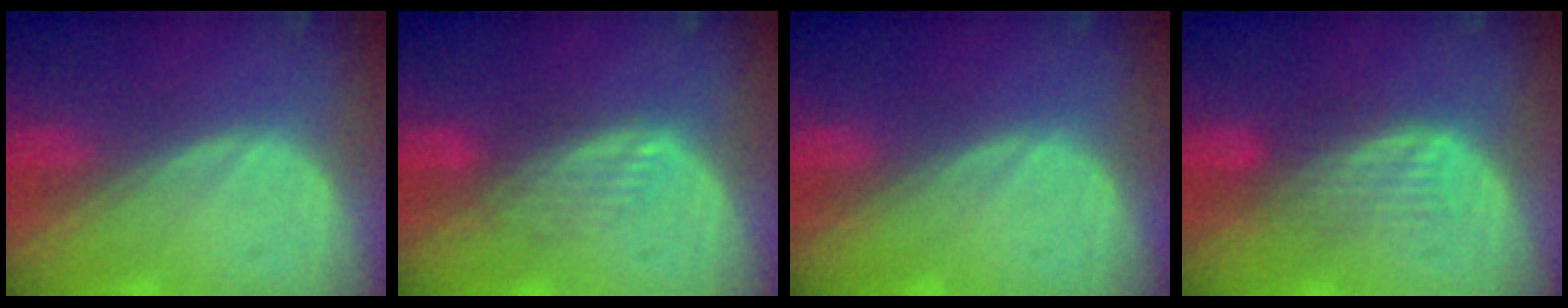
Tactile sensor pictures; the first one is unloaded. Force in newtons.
{"total": 3.5, "press": 2.9, "slide": 2.1}
{"total": 0.0}
{"total": 4.3, "press": 3.6, "slide": 2.3}